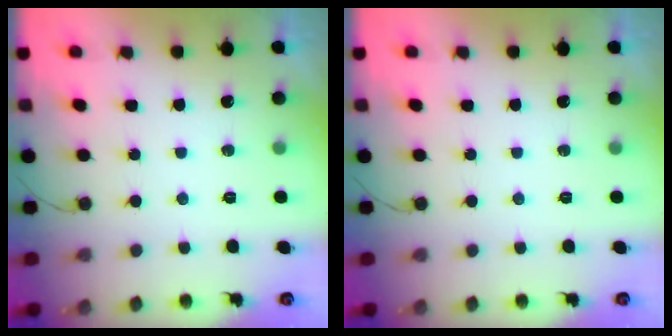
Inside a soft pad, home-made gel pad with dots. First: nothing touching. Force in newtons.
{"total": 0.0}